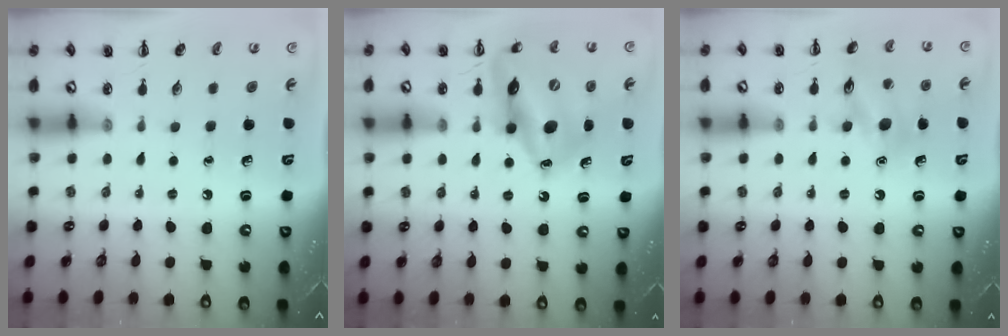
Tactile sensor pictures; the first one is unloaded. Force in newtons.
{"total": 17.1, "press": 16.7, "slide": 3.7}
{"total": 12.6, "press": 12.6, "slide": 0.7}